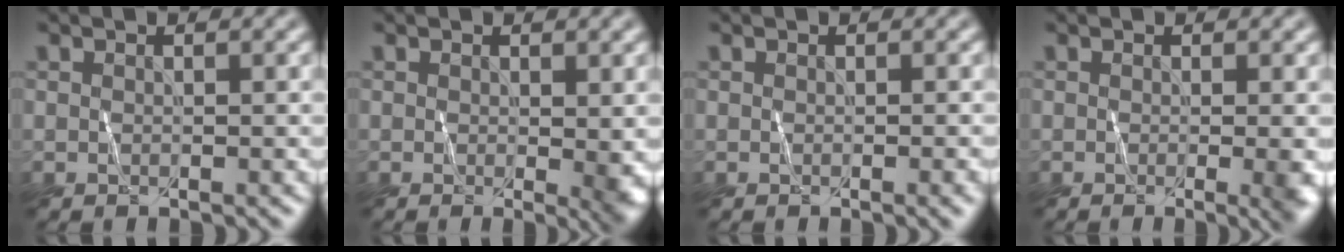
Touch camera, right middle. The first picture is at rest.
{"total": 2.0, "force": [0.0, 0.4, 1.9], "torque": [-0.023, -0.002, 0.009]}
{"total": 1.2, "force": [-0.5, 0.4, 1.0], "torque": [-0.004, 0.002, 0.002]}
{"total": 3.0, "force": [-0.6, 1.0, 2.8], "torque": [-0.017, 0.003, 0.001]}